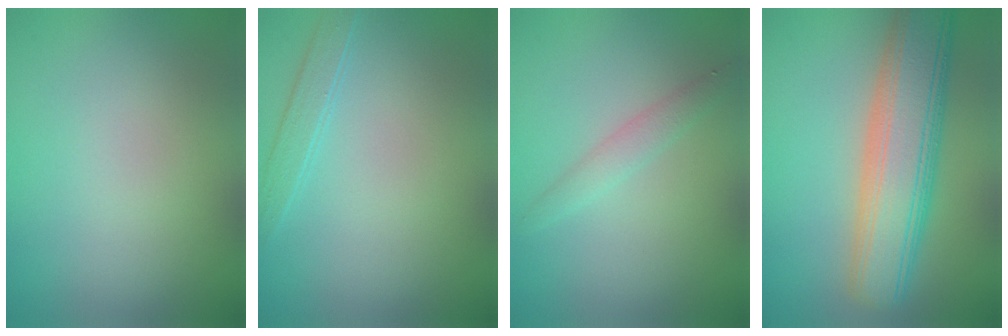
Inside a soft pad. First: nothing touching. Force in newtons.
{"total": 1.6, "press": 1.6, "slide": 0.1}
{"total": 1.6, "press": 1.6, "slide": 0.0}
{"total": 8.6, "press": 8.6, "slide": 0.6}